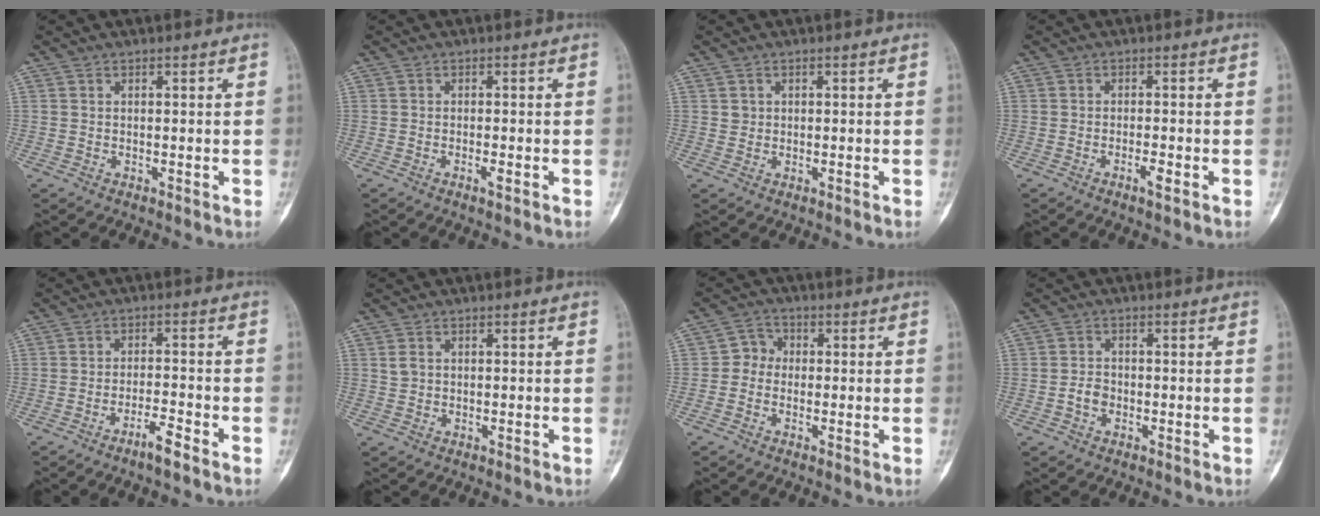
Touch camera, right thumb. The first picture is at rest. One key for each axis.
{"total": 1.2, "fx": -0.6, "fy": 0.2, "fz": 1.1, "tx": -0.018, "ty": 0.001, "tz": -0.011}
{"total": 1.1, "fx": 0.3, "fy": 1.1, "fz": 0.2, "tx": 0.006, "ty": 0.002, "tz": 0.004}
{"total": 2.0, "fx": -1.0, "fy": 0.3, "fz": 1.7, "tx": -0.030, "ty": 0.003, "tz": -0.020}
{"total": 4.0, "fx": -2.9, "fy": 0.3, "fz": 2.7, "tx": -0.051, "ty": 0.019, "tz": -0.054}
{"total": 1.3, "fx": 0.3, "fy": 1.0, "fz": 0.8, "tx": -0.012, "ty": 0.003, "tz": 0.007}
{"total": 3.6, "fx": -0.5, "fy": 3.2, "fz": 1.6, "tx": -0.002, "ty": 0.011, "tz": -0.025}
{"total": 2.5, "fx": -0.9, "fy": 1.9, "fz": 1.5, "tx": -0.020, "ty": 0.010, "tz": -0.019}